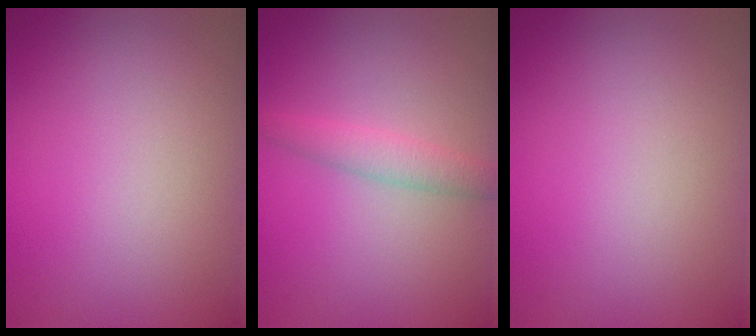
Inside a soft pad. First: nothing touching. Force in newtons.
{"total": 2.0, "press": 2.0, "slide": 0.0}
{"total": 0.0}